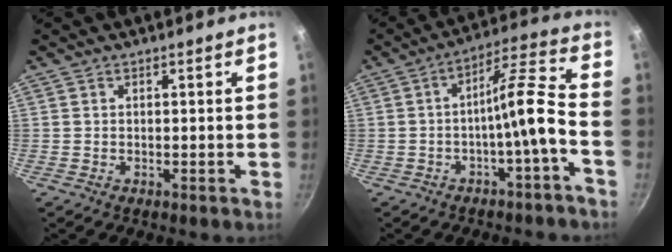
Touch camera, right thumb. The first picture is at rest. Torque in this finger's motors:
{"motor_torque": [3.73, 1.27, 2.02, -0.76, 0.79]}